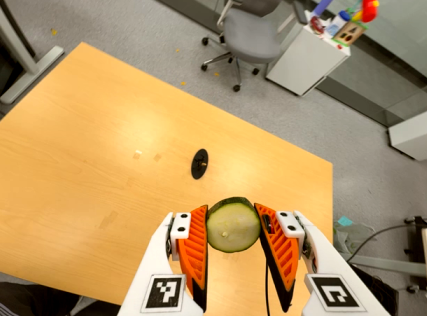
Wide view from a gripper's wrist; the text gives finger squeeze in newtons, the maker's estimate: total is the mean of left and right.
{"total": 11.1, "left": 10.3, "right": 11.8}